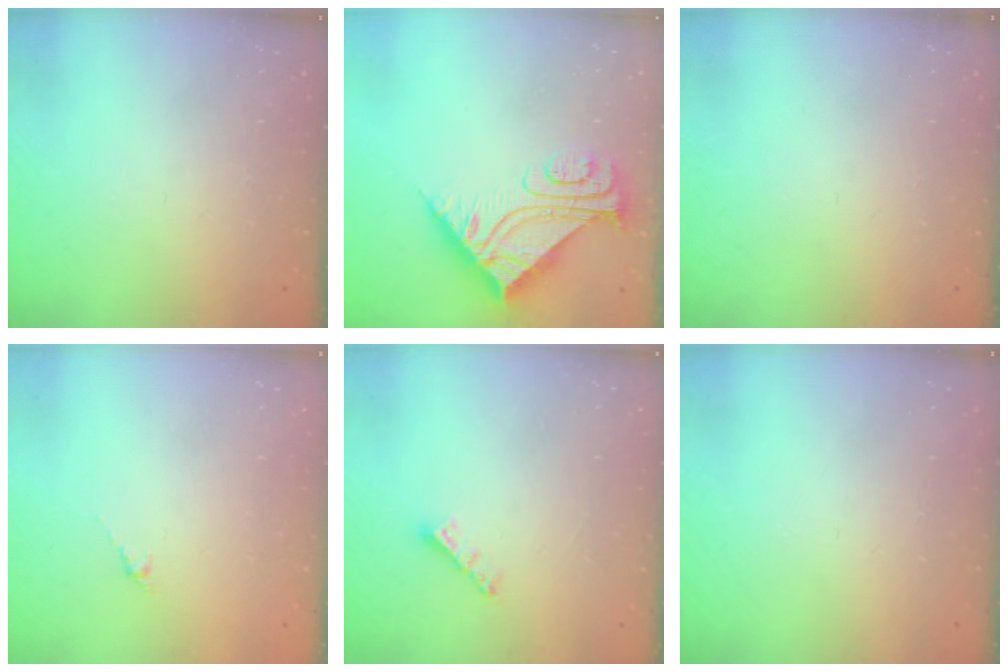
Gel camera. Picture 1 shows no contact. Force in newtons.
{"total": 9.3, "press": 9.2, "slide": 0.9}
{"total": 0.0}
{"total": 0.0}
{"total": 3.8, "press": 3.8, "slide": 0.2}
{"total": 0.0}